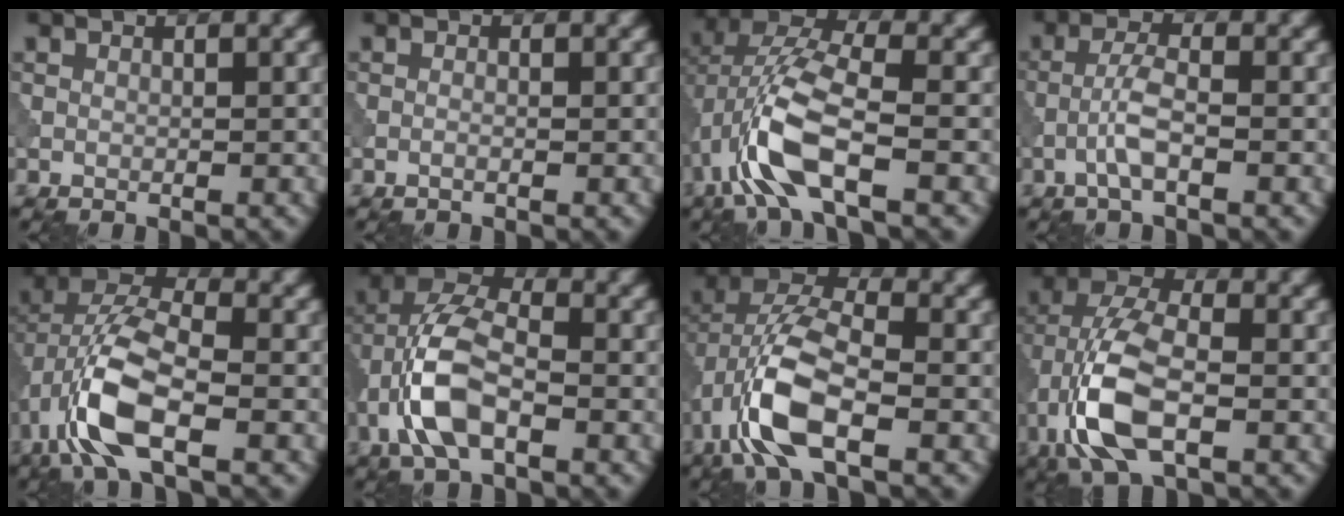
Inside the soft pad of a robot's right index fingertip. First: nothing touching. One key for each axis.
{"total": 0.5, "fx": -0.2, "fy": 0.1, "fz": 0.5, "tx": -0.011, "ty": -0.003, "tz": -0.009}
{"total": 8.3, "fx": -2.8, "fy": 3.2, "fz": 7.2, "tx": -0.165, "ty": 0.011, "tz": -0.064}
{"total": 3.0, "fx": -1.3, "fy": 0.6, "fz": 2.6, "tx": -0.057, "ty": 0.008, "tz": -0.031}
{"total": 8.6, "fx": -3.1, "fy": 3.6, "fz": 7.1, "tx": -0.160, "ty": 0.012, "tz": -0.070}
{"total": 7.1, "fx": -2.2, "fy": 3.6, "fz": 5.7, "tx": -0.124, "ty": 0.015, "tz": -0.048}
{"total": 8.8, "fx": -3.1, "fy": 3.8, "fz": 7.3, "tx": -0.162, "ty": 0.012, "tz": -0.070}
{"total": 8.4, "fx": -2.7, "fy": 4.0, "fz": 6.9, "tx": -0.153, "ty": 0.010, "tz": -0.061}